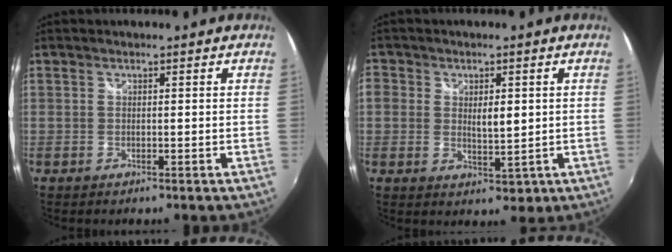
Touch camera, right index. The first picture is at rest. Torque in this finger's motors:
{"motor_torque": [1.14, 0.96, 0.38, 0.03]}